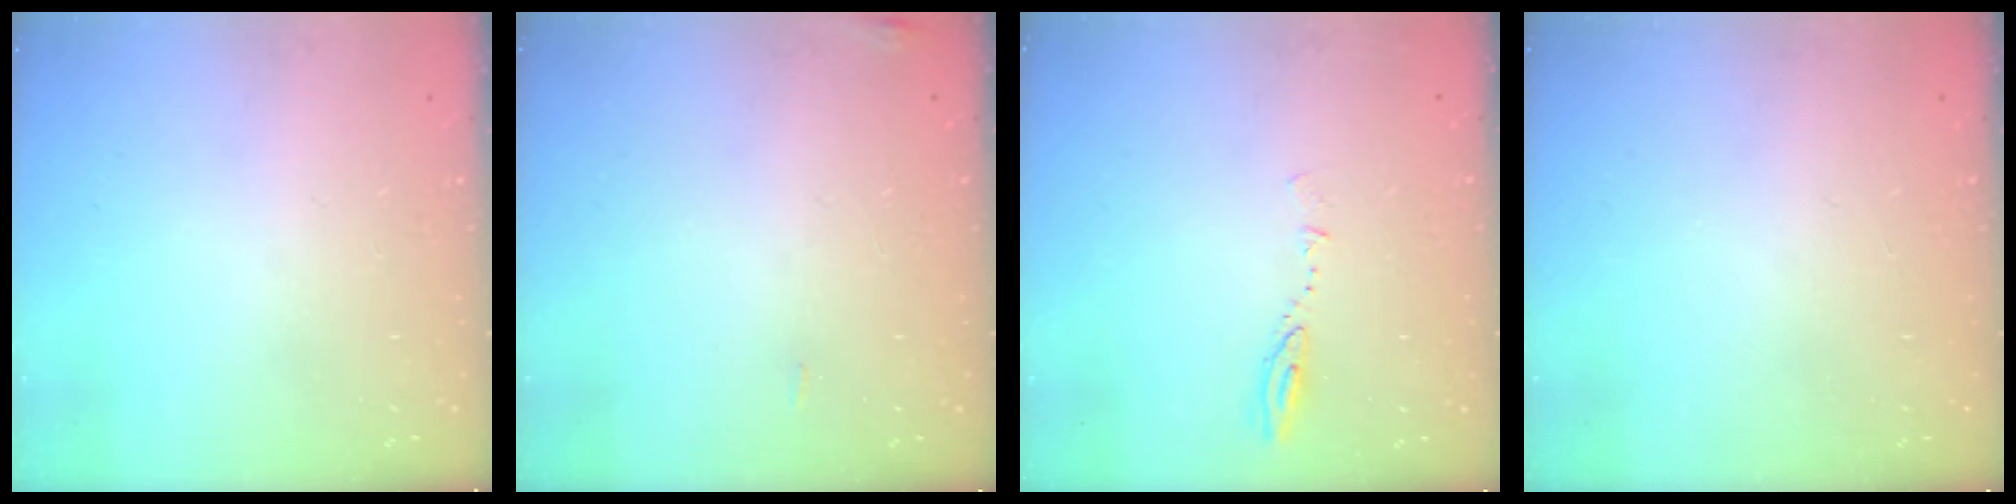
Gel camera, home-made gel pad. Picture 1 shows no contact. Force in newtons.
{"total": 4.4, "press": 4.3, "slide": 1.0}
{"total": 4.9, "press": 4.8, "slide": 0.6}
{"total": 0.0}